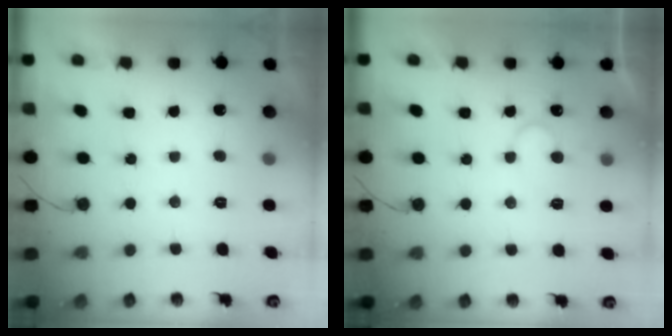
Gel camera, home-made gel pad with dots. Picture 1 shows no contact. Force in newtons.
{"total": 6.7, "press": 6.7, "slide": 0.5}